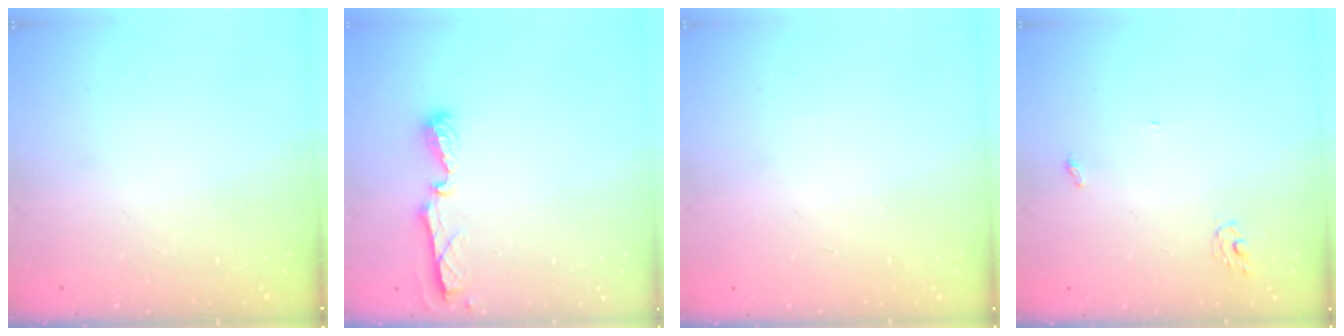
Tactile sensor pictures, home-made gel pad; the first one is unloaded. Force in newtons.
{"total": 5.6, "press": 5.5, "slide": 0.6}
{"total": 0.9, "press": 0.9, "slide": 0.0}
{"total": 2.8, "press": 2.8, "slide": 0.2}